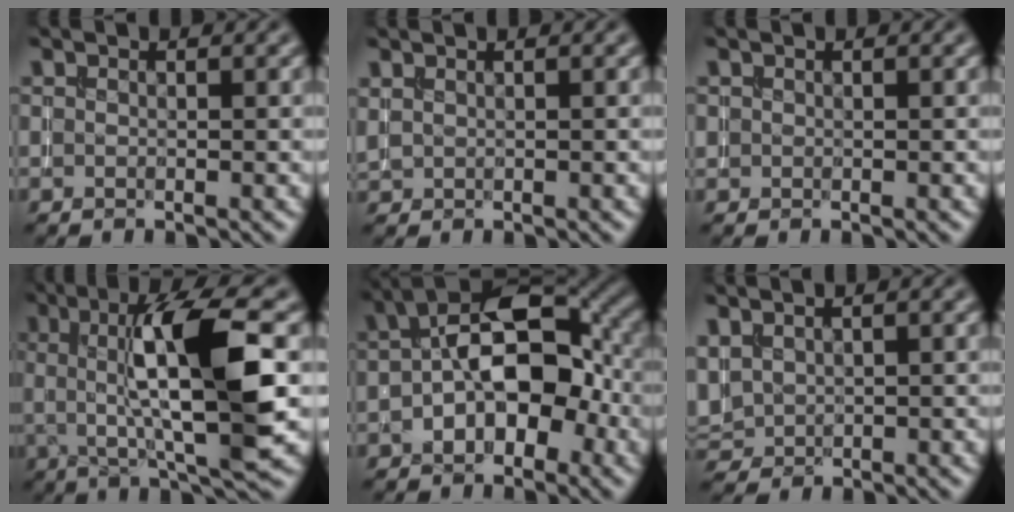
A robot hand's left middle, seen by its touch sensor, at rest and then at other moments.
{"total": 0.7, "force": [0.4, 0.4, 0.4], "torque": [-0.010, 0.003, 0.011]}
{"total": 0.0}
{"total": 11.0, "force": [1.3, 2.3, 10.6], "torque": [-0.155, 0.004, 0.025]}
{"total": 8.9, "force": [-0.5, 5.0, 7.3], "torque": [-0.103, 0.027, -0.022]}
{"total": 2.6, "force": [0.9, 2.0, 1.5], "torque": [-0.038, 0.006, 0.025]}